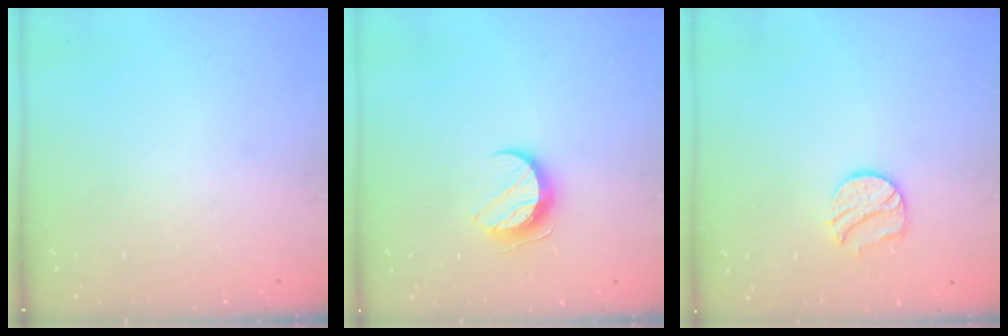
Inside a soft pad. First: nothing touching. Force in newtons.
{"total": 8.6, "press": 8.6, "slide": 0.7}
{"total": 9.8, "press": 9.8, "slide": 0.7}